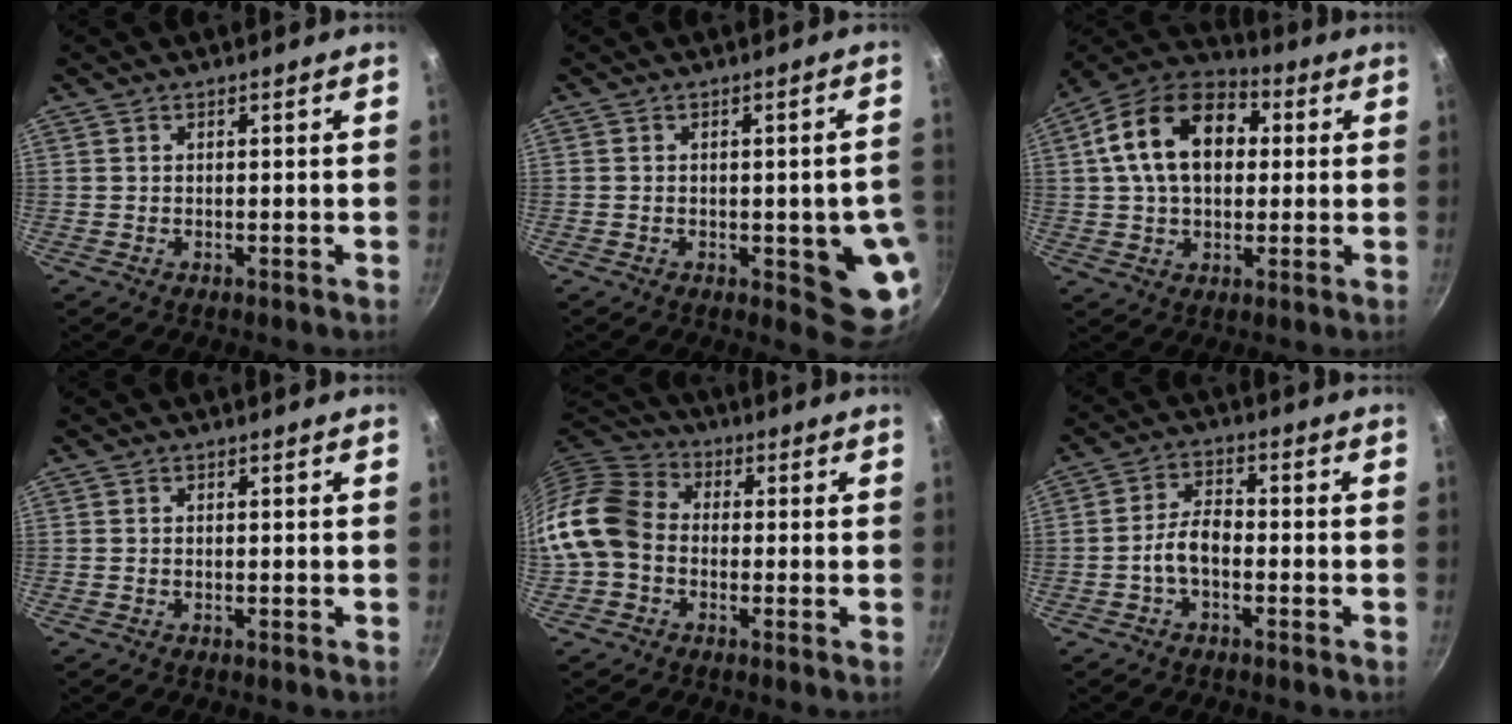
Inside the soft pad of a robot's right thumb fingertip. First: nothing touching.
{"total": 10.3, "force": [-1.7, 3.9, 9.4], "torque": [-0.074, -0.008, -0.019]}
{"total": 18.0, "force": [3.4, 12.1, 12.8], "torque": [-0.193, 0.026, 0.039]}
{"total": 0.0}
{"total": 12.4, "force": [-2.4, 9.7, 7.4], "torque": [-0.123, 0.030, -0.070]}
{"total": 5.4, "force": [-2.0, 2.9, 4.1], "torque": [-0.073, 0.030, -0.044]}